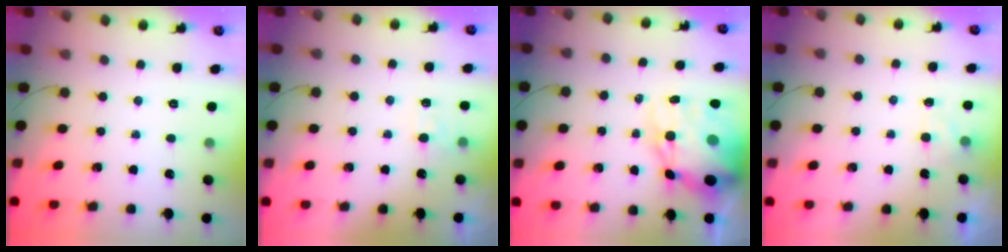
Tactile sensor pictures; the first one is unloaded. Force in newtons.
{"total": 2.5, "press": 2.1, "slide": 1.5}
{"total": 17.6, "press": 17.1, "slide": 4.1}
{"total": 1.3, "press": 0.7, "slide": 1.0}